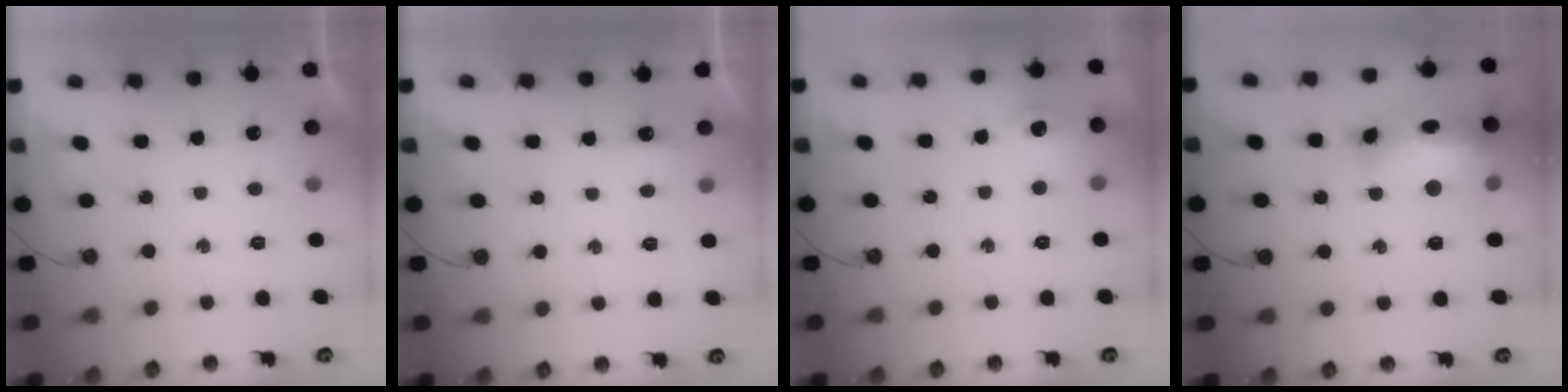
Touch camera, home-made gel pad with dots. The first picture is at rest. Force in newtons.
{"total": 2.5, "press": 2.4, "slide": 0.5}
{"total": 7.2, "press": 7.2, "slide": 1.0}
{"total": 16.8, "press": 16.7, "slide": 1.8}